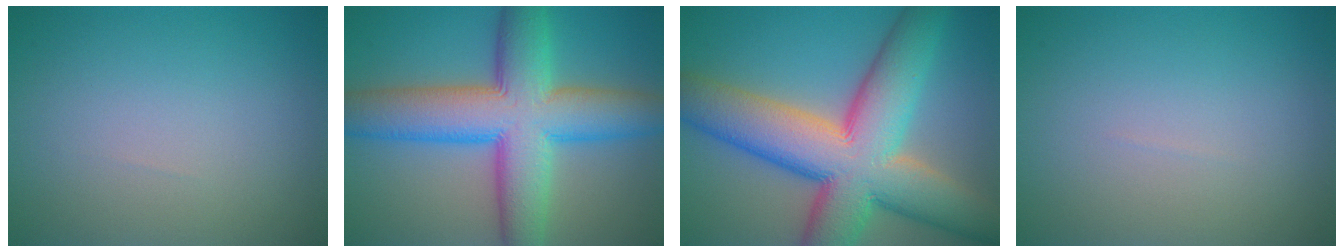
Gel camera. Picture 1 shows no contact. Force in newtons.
{"total": 11.6, "press": 11.6, "slide": 0.3}
{"total": 14.1, "press": 14.1, "slide": 0.8}
{"total": 0.0}